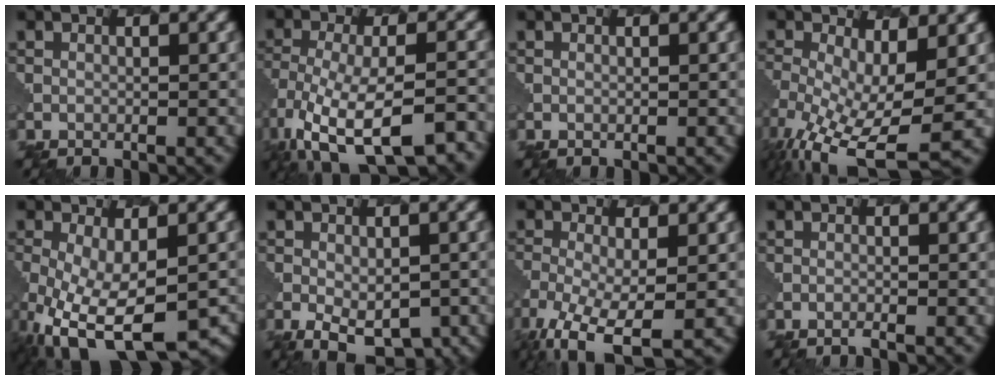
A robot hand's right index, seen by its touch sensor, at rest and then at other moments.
{"total": 12.5, "force": [-7.8, 5.2, 8.3], "torque": [-0.170, -0.026, -0.107]}
{"total": 0.0}
{"total": 10.3, "force": [-3.6, 4.4, 8.5], "torque": [-0.176, -0.031, -0.061]}
{"total": 12.5, "force": [-5.0, 6.1, 9.7], "torque": [-0.179, -0.062, -0.066]}
{"total": 5.9, "force": [-2.5, 3.3, 4.2], "torque": [-0.058, -0.017, -0.032]}
{"total": 7.6, "force": [-4.0, 3.2, 5.7], "torque": [-0.129, -0.027, -0.069]}
{"total": 0.7, "force": [-0.7, 0.1, 0.2], "torque": [0.002, 0.002, -0.018]}